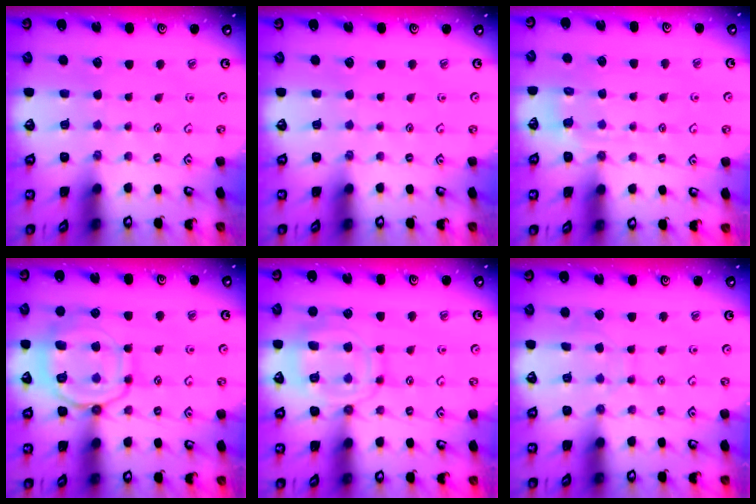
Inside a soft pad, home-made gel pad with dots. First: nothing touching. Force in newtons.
{"total": 0.0}
{"total": 4.4, "press": 4.1, "slide": 1.5}
{"total": 14.2, "press": 14.1, "slide": 1.4}
{"total": 12.4, "press": 12.3, "slide": 1.3}
{"total": 6.2, "press": 6.2, "slide": 0.6}